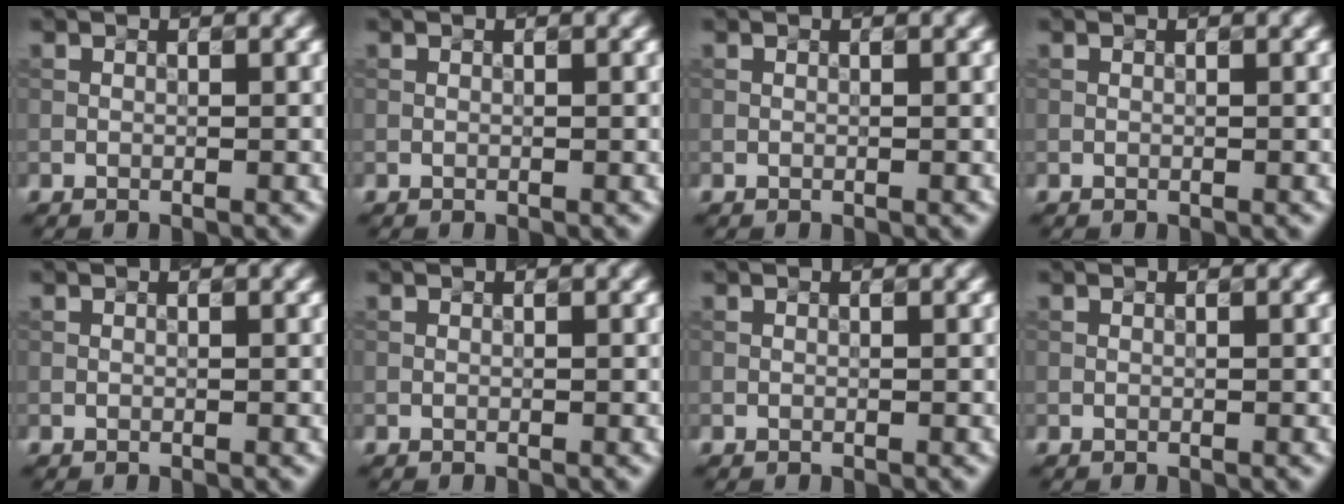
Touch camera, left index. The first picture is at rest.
{"total": 0.0}
{"total": 0.0}
{"total": 0.0}
{"total": 0.0}
{"total": 0.0}
{"total": 0.0}
{"total": 0.0}